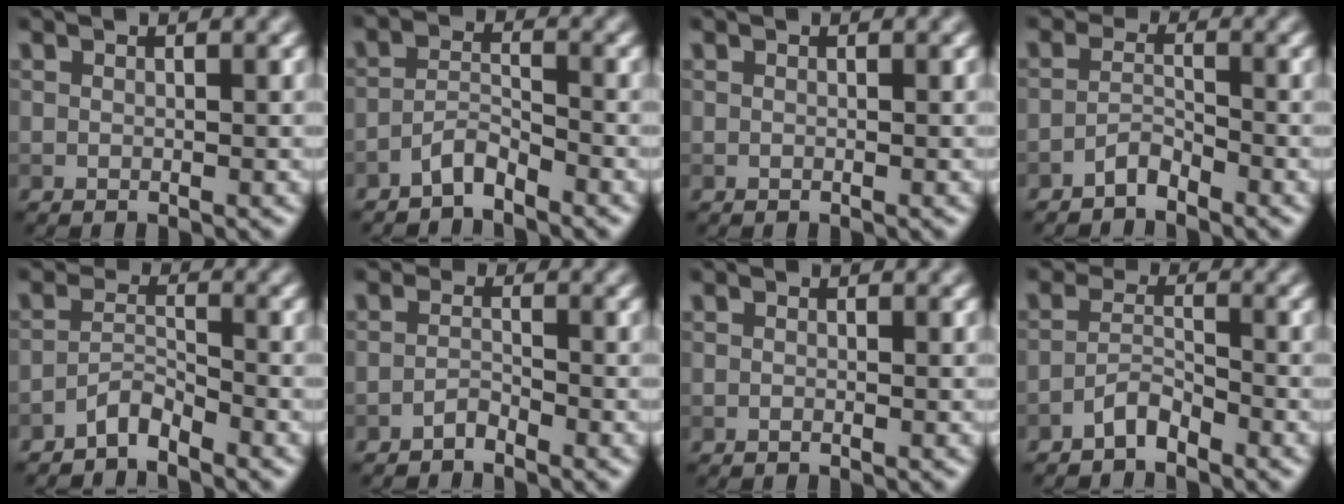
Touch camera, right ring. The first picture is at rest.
{"total": 2.2, "force": [-1.9, 0.5, 0.9], "torque": [-0.018, 0.009, -0.041]}
{"total": 0.0}
{"total": 1.6, "force": [-1.4, 0.6, 0.5], "torque": [-0.008, 0.008, -0.029]}
{"total": 2.0, "force": [-1.8, 0.5, 0.6], "torque": [-0.009, 0.010, -0.038]}
{"total": 1.1, "force": [-1.0, 0.4, 0.3], "torque": [-0.004, 0.004, -0.021]}
{"total": 0.0}
{"total": 1.9, "force": [-1.6, 0.8, 0.7], "torque": [-0.012, 0.009, -0.035]}